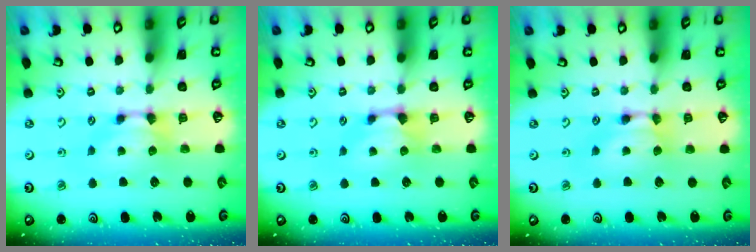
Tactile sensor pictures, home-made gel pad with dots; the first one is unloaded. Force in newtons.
{"total": 0.9, "press": 0.6, "slide": 0.7}
{"total": 1.6, "press": 1.6, "slide": 0.2}